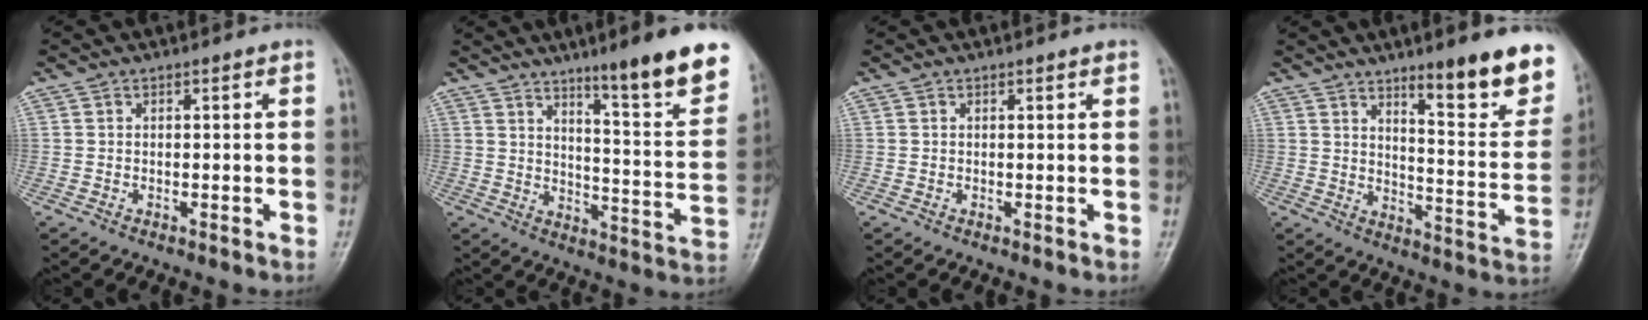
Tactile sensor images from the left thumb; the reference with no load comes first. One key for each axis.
{"total": 17.2, "fx": 11.2, "fy": 1.9, "fz": 12.9, "tx": -0.145, "ty": -0.072, "tz": 0.162}
{"total": 0.5, "fx": 0.4, "fy": 0.1, "fz": 0.3, "tx": -0.006, "ty": -0.001, "tz": 0.004}
{"total": 16.6, "fx": 10.7, "fy": 3.6, "fz": 12.1, "tx": -0.118, "ty": -0.076, "tz": 0.158}